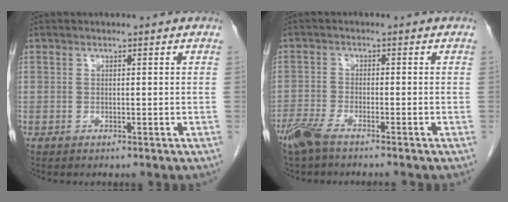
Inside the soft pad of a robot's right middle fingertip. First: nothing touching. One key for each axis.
{"total": 5.6, "fx": -4.5, "fy": 0.7, "fz": 3.2, "tx": -0.065, "ty": -0.014, "tz": -0.083}